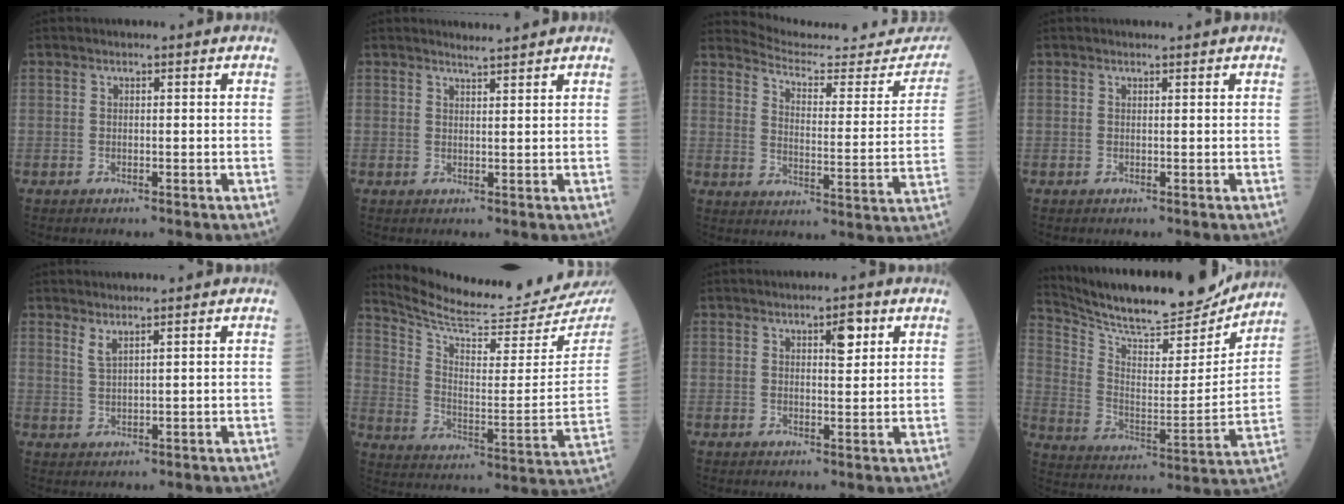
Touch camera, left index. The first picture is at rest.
{"total": 2.2, "force": [2.2, -0.5, 0.3], "torque": [-0.010, 0.000, 0.037]}
{"total": 21.6, "force": [21.1, 3.2, 3.5], "torque": [-0.033, -0.090, 0.255]}
{"total": 0.8, "force": [0.8, -0.2, 0.1], "torque": [-0.009, -0.002, 0.012]}
{"total": 2.1, "force": [1.7, -0.2, 1.2], "torque": [-0.030, -0.010, 0.037]}
{"total": 20.0, "force": [19.2, 0.0, 5.5], "torque": [-0.112, -0.106, 0.273]}
{"total": 3.0, "force": [1.6, 0.8, 2.4], "torque": [-0.037, 0.000, 0.024]}
{"total": 22.5, "force": [21.0, 3.1, 7.5], "torque": [-0.140, -0.037, 0.317]}